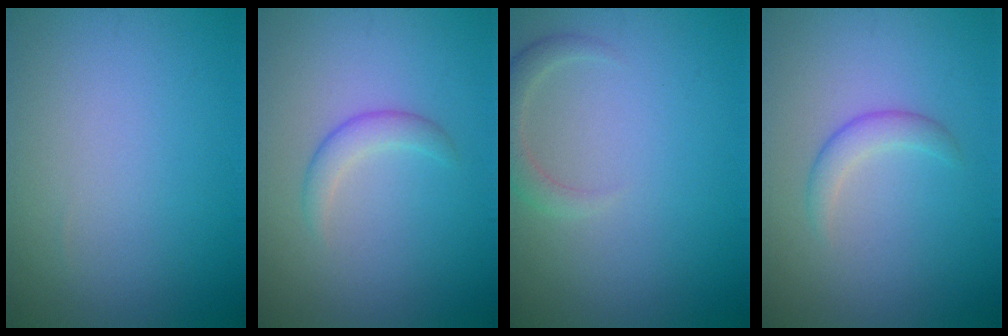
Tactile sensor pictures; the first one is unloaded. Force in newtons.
{"total": 1.8, "press": 1.8, "slide": 0.1}
{"total": 2.0, "press": 2.0, "slide": 0.3}
{"total": 1.8, "press": 1.8, "slide": 0.1}